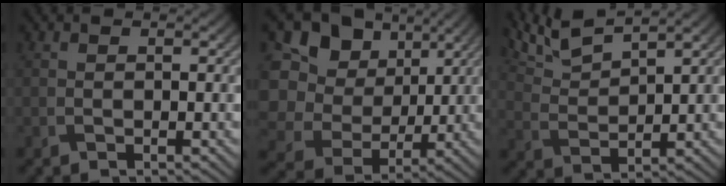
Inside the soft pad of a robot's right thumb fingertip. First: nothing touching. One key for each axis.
{"total": 14.7, "fx": 3.5, "fy": 12.3, "fz": 7.2, "tx": -0.234, "ty": 0.023, "tz": 0.076}
{"total": 6.8, "fx": 5.5, "fy": 1.3, "fz": 3.7, "tx": -0.091, "ty": 0.014, "tz": 0.117}